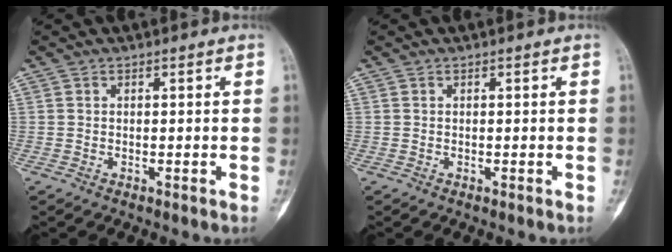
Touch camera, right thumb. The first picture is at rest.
{"total": 0.0}